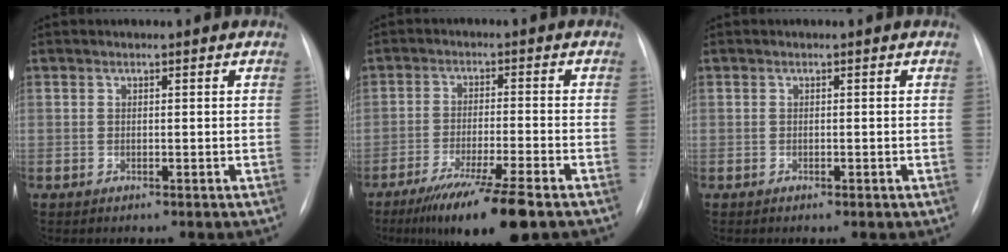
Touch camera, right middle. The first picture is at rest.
{"total": 11.6, "force": [-7.9, -0.2, 8.4], "torque": [-0.141, -0.033, -0.129]}
{"total": 0.6, "force": [-0.3, 0.1, 0.4], "torque": [-0.007, -0.001, -0.004]}